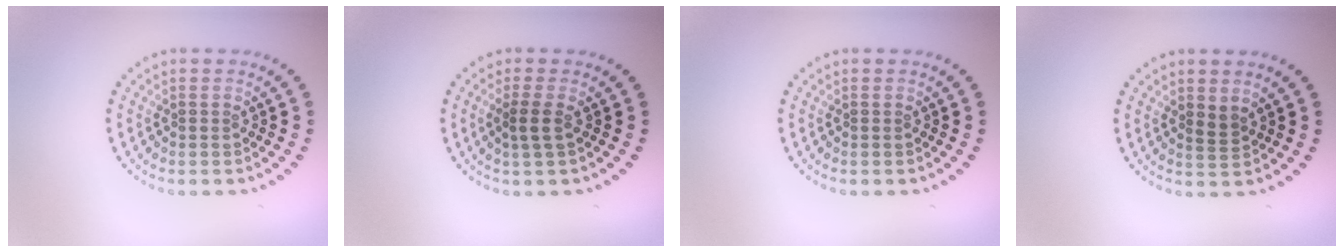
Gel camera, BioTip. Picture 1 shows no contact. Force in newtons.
{"total": 1.6, "press": 1.4, "slide": 0.9}
{"total": 0.0}
{"total": 1.2, "press": 1.0, "slide": 0.7}